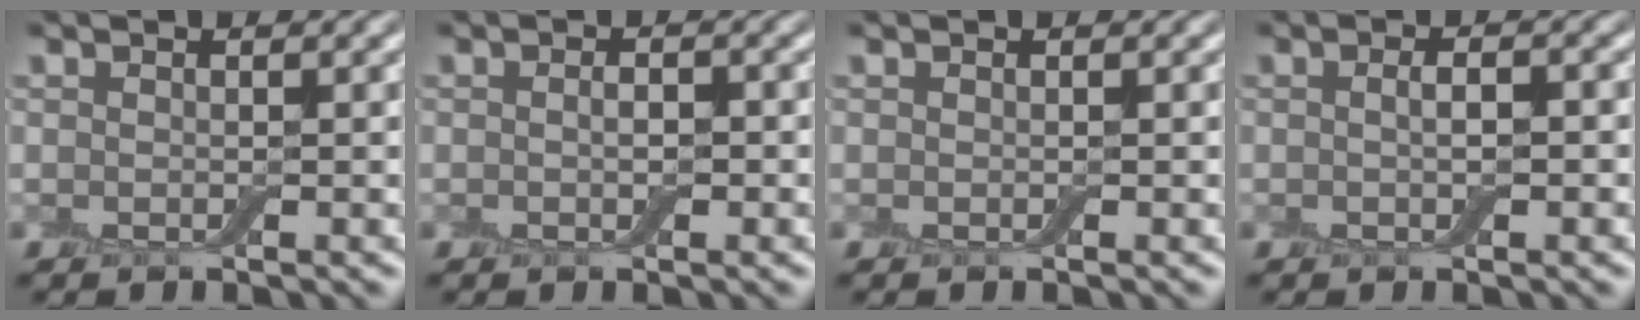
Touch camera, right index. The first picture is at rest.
{"total": 1.2, "force": [-0.1, 0.6, 1.0], "torque": [-0.019, 0.001, -0.002]}
{"total": 0.0}
{"total": 2.1, "force": [0.3, 0.9, 1.8], "torque": [-0.016, 0.001, -0.007]}